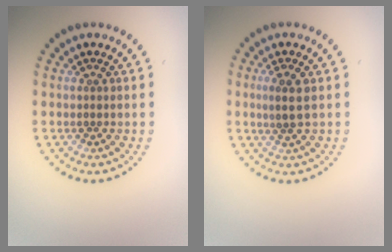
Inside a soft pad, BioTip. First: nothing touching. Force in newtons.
{"total": 2.0, "press": 1.8, "slide": 0.8}